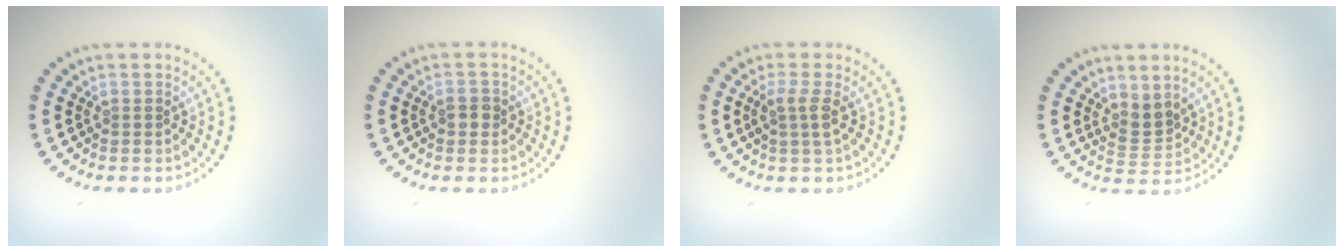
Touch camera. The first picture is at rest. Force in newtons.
{"total": 1.3, "press": 1.3, "slide": 0.2}
{"total": 1.9, "press": 1.5, "slide": 1.1}
{"total": 2.2, "press": 1.6, "slide": 1.6}